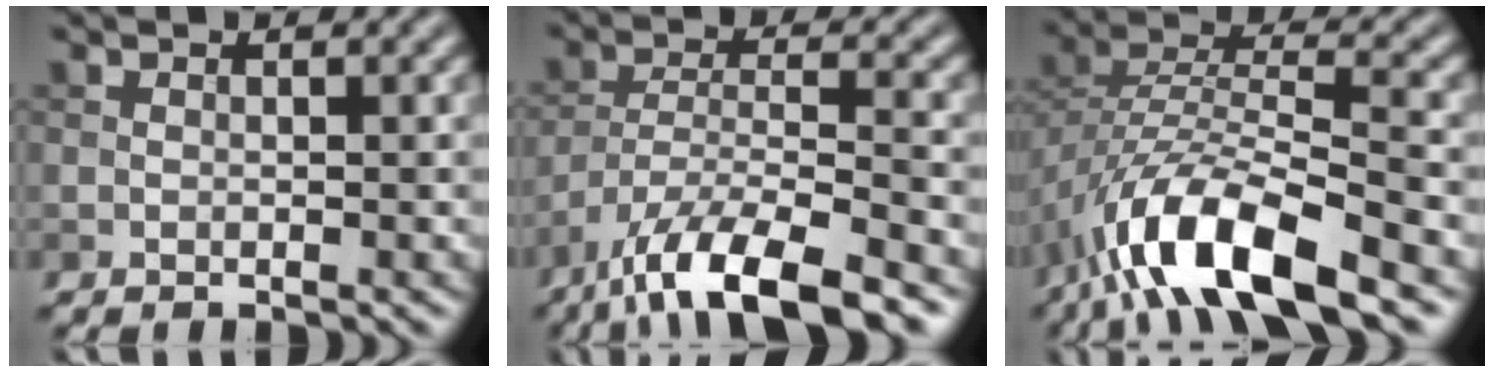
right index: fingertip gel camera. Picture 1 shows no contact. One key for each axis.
{"total": 10.4, "fx": -7.6, "fy": 2.9, "fz": 6.5, "tx": -0.112, "ty": -0.001, "tz": -0.139}
{"total": 10.9, "fx": -6.7, "fy": 3.6, "fz": 7.9, "tx": -0.143, "ty": 0.003, "tz": -0.132}